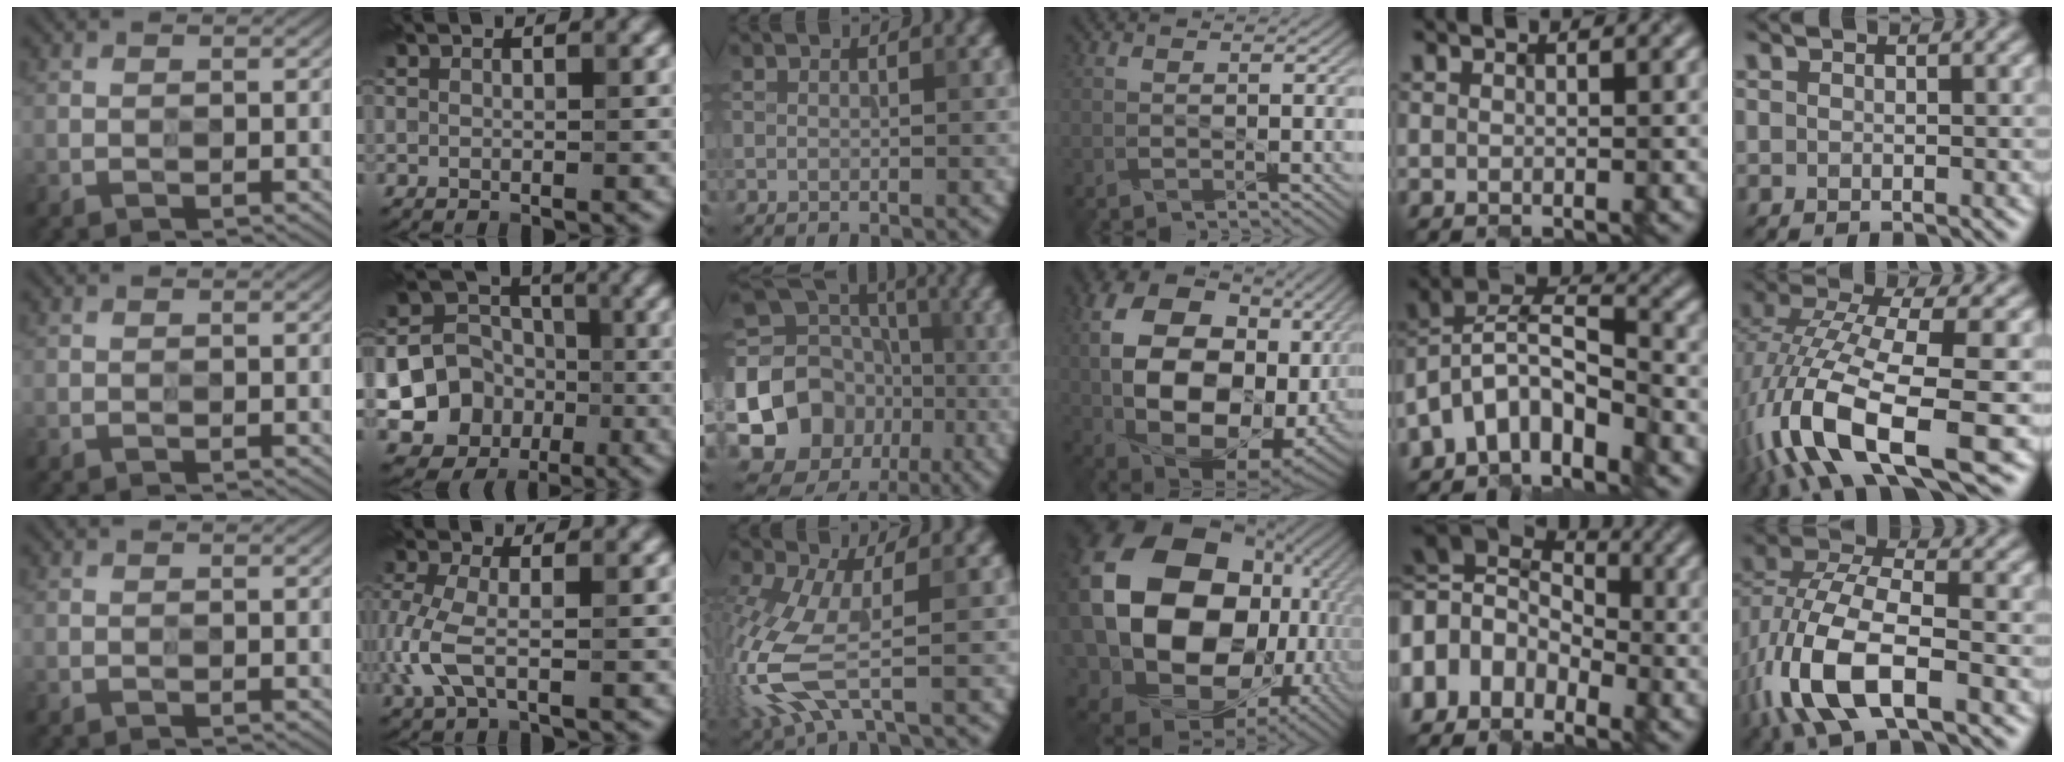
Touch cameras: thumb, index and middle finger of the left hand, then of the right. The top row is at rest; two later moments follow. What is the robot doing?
{"motion": "wipe", "object": "mirror"}